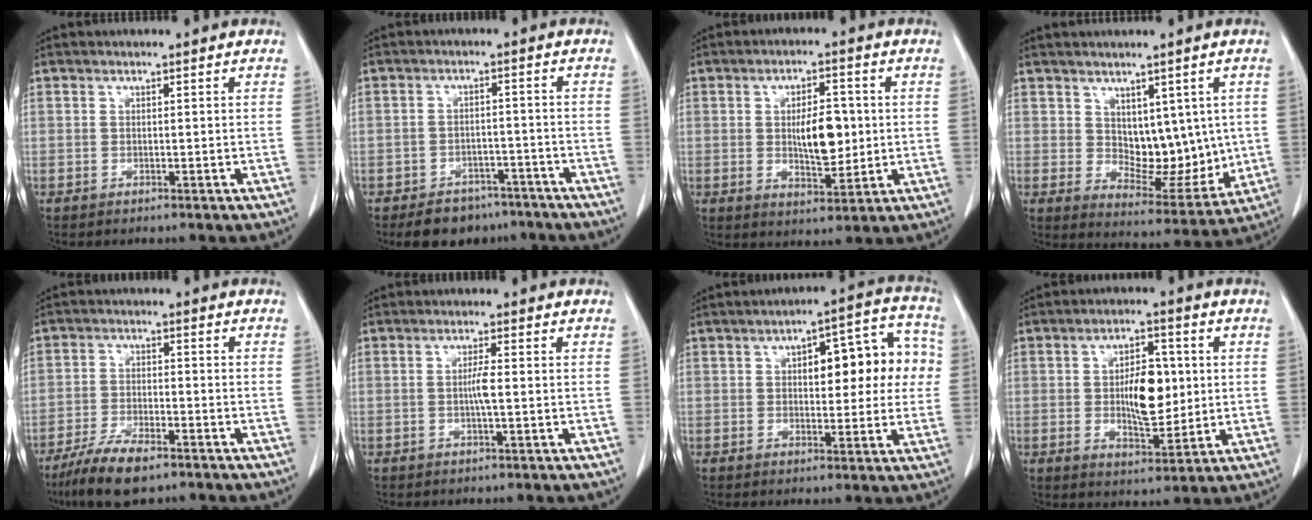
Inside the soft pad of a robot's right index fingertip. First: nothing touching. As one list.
[{"total": 7.5, "force": [-5.9, 4.2, 1.8], "torque": [-0.015, 0.009, -0.086]}, {"total": 7.8, "force": [0.3, 3.0, 7.2], "torque": [-0.118, 0.000, 0.011]}, {"total": 9.2, "force": [1.7, 5.6, 7.1], "torque": [-0.087, -0.005, 0.047]}, {"total": 8.3, "force": [-6.1, 1.9, 5.3], "torque": [-0.099, -0.015, -0.109]}, {"total": 2.5, "force": [-0.2, 0.0, 2.4], "torque": [-0.046, 0.000, -0.005]}, {"total": 12.3, "force": [2.0, 4.8, 11.2], "torque": [-0.129, 0.043, 0.027]}, {"total": 9.1, "force": [0.5, 3.9, 8.2], "torque": [-0.137, 0.005, 0.015]}]